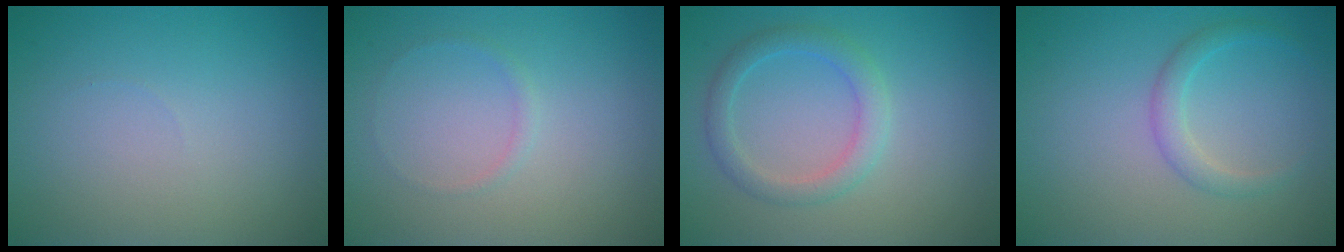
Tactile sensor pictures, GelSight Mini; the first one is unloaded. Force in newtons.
{"total": 0.7, "press": 0.7, "slide": 0.1}
{"total": 2.7, "press": 2.7, "slide": 0.1}
{"total": 1.8, "press": 1.8, "slide": 0.0}